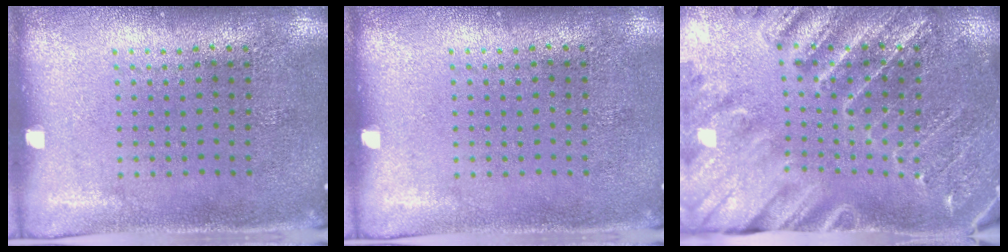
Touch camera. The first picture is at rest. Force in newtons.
{"total": 0.0}
{"total": 3.2, "press": 3.1, "slide": 0.8}